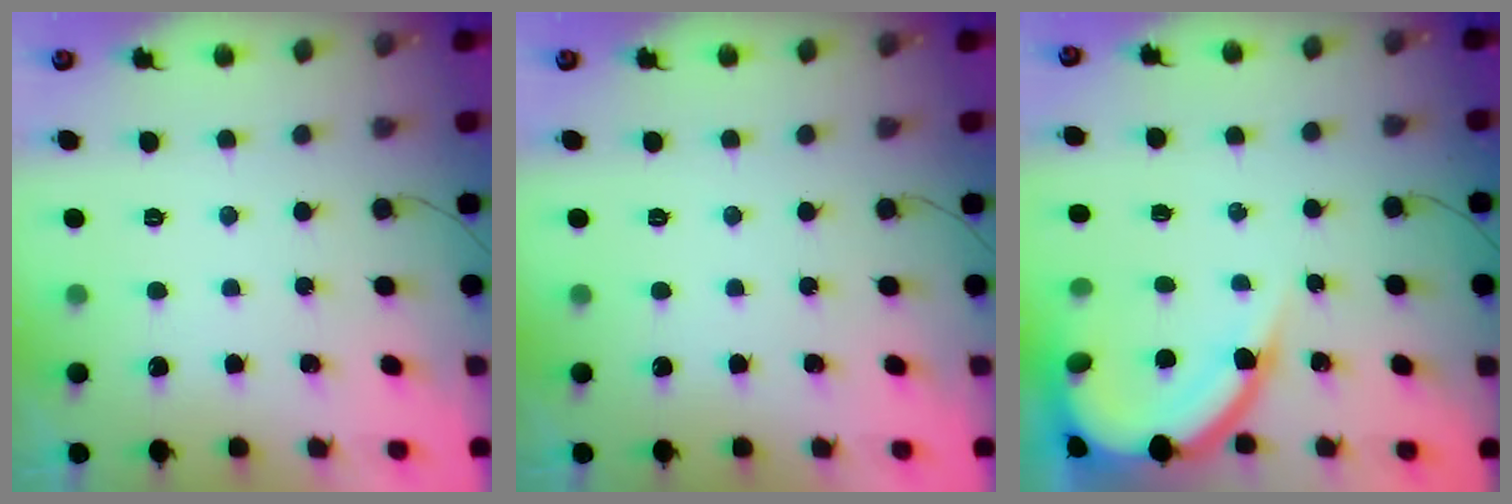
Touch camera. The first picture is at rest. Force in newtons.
{"total": 0.0}
{"total": 11.0, "press": 11.0, "slide": 1.0}